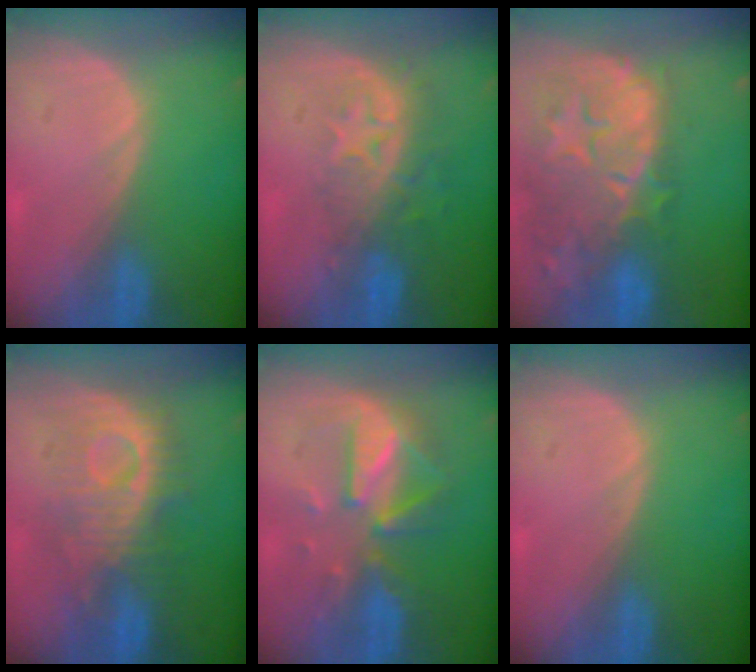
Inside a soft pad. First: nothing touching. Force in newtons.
{"total": 8.5, "press": 7.3, "slide": 4.4}
{"total": 14.6, "press": 11.8, "slide": 8.6}
{"total": 9.1, "press": 9.1, "slide": 0.3}
{"total": 8.1, "press": 8.0, "slide": 1.4}
{"total": 0.0}